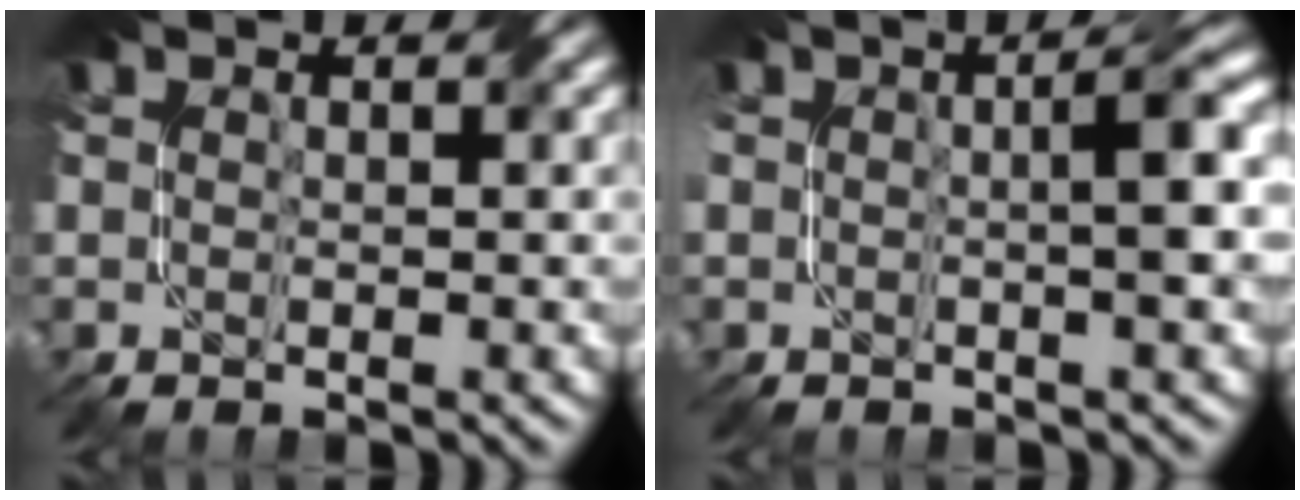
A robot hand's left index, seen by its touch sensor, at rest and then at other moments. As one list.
[{"total": 3.3, "force": [0.1, 0.5, 3.3], "torque": [-0.046, 0.017, -0.008]}]